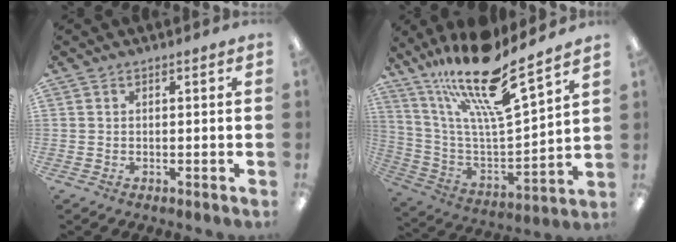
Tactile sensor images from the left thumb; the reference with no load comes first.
{"total": 20.7, "force": [16.2, 4.2, 12.2], "torque": [-0.223, -0.115, 0.271]}